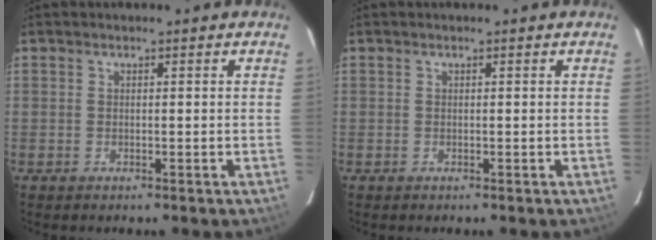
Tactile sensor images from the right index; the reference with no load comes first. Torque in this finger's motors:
{"motor_torque": [0.22, 0.20, 0.05, 0.02]}